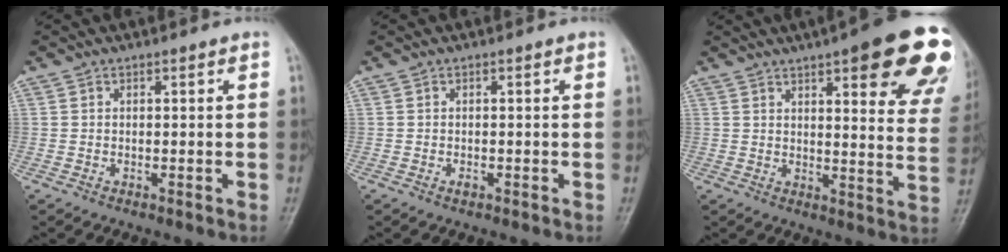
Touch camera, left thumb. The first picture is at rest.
{"total": 0.8, "force": [-0.4, 0.5, 0.6], "torque": [-0.005, 0.001, -0.006]}
{"total": 23.1, "force": [12.9, 6.0, 18.2], "torque": [-0.184, -0.032, 0.149]}